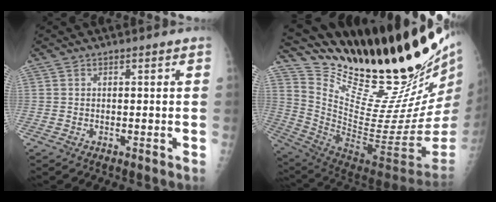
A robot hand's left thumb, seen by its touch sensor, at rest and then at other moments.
{"total": 31.8, "force": [24.6, 5.6, 19.4], "torque": [-0.280, -0.150, 0.387]}